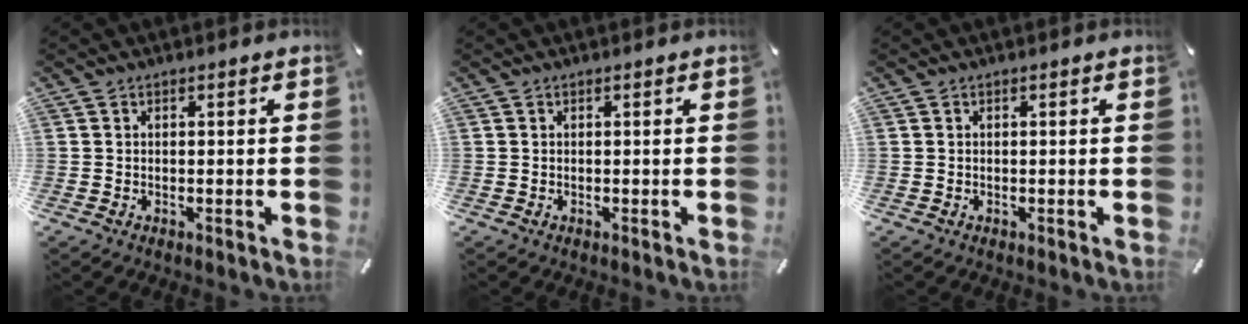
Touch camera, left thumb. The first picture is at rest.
{"total": 0.0}
{"total": 0.0}